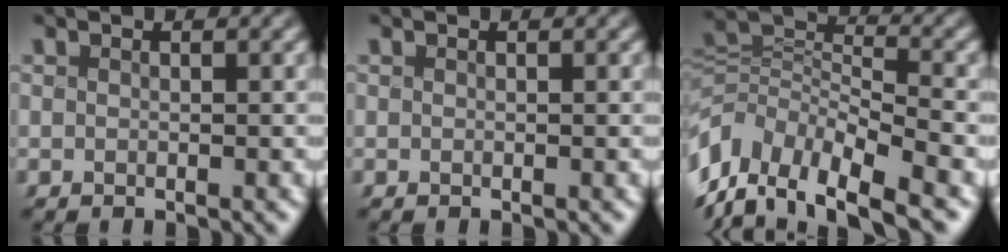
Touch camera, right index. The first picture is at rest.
{"total": 0.0}
{"total": 12.1, "force": [-4.9, 8.5, 7.1], "torque": [-0.153, -0.025, -0.082]}